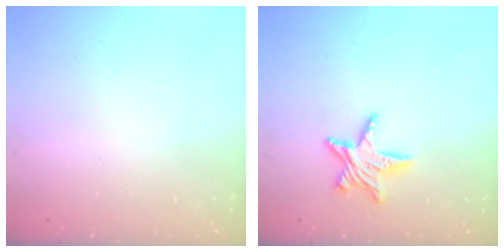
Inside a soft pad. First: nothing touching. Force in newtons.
{"total": 8.6, "press": 8.5, "slide": 0.6}